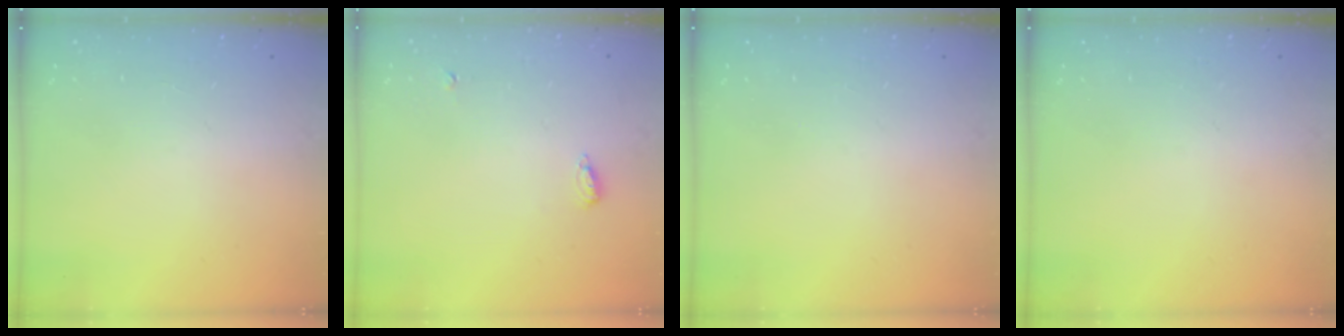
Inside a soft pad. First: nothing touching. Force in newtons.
{"total": 8.9, "press": 6.0, "slide": 6.5}
{"total": 0.0}
{"total": 0.0}